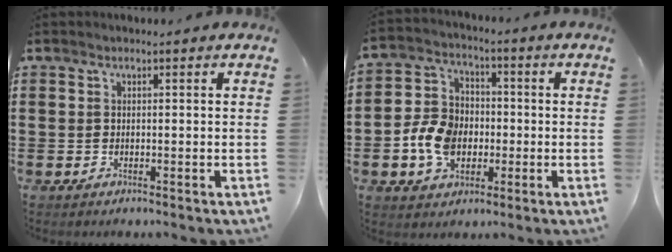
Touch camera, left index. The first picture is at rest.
{"total": 8.3, "force": [-1.8, 6.6, 4.7], "torque": [-0.117, 0.016, -0.035]}